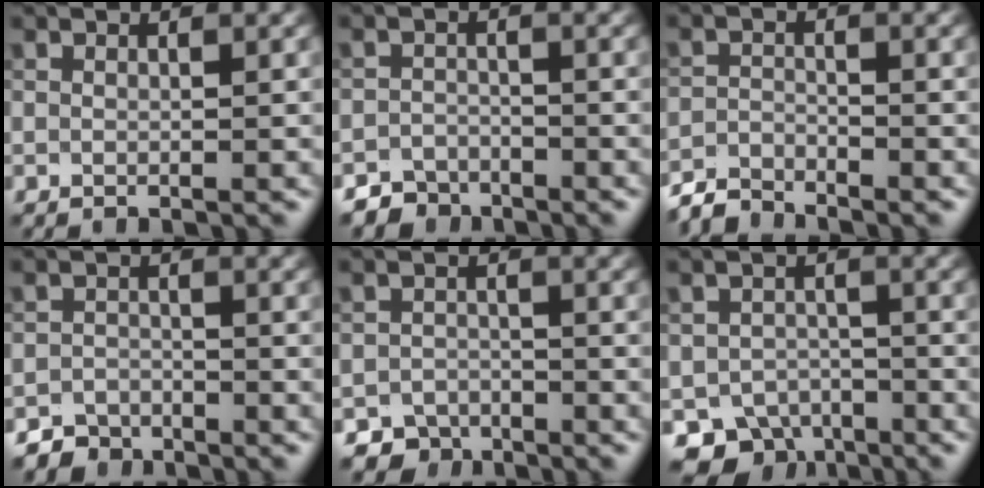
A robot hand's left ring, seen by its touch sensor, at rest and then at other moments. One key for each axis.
{"total": 3.1, "fx": -2.8, "fy": 1.5, "fz": 0.0, "tx": 0.011, "ty": -0.002, "tz": -0.048}
{"total": 2.9, "fx": -2.8, "fy": 0.5, "fz": 0.3, "tx": -0.008, "ty": -0.003, "tz": -0.064}
{"total": 2.8, "fx": -2.5, "fy": 1.3, "fz": 0.0, "tx": 0.009, "ty": -0.002, "tz": -0.046}
{"total": 3.3, "fx": -2.8, "fy": 1.7, "fz": -0.1, "tx": 0.019, "ty": 0.002, "tz": -0.047}
{"total": 5.0, "fx": -3.8, "fy": 3.1, "fz": 1.2, "tx": -0.007, "ty": -0.013, "tz": -0.060}